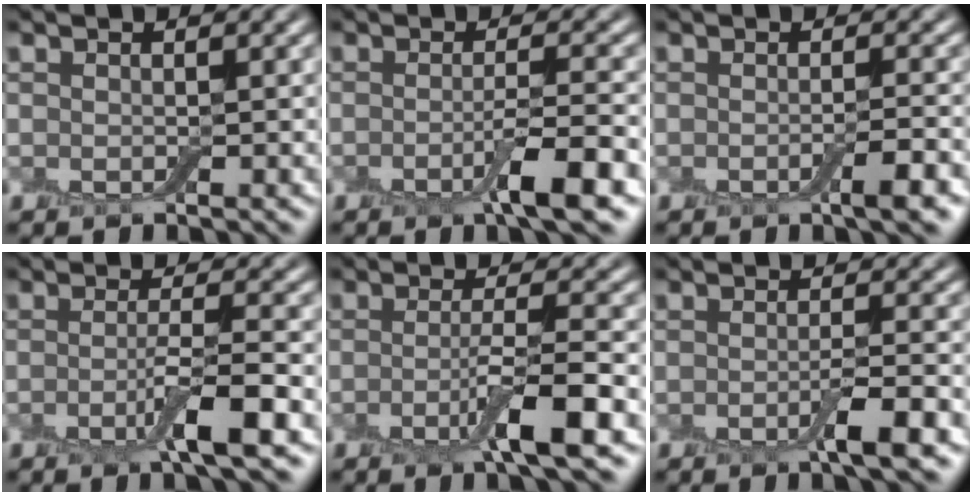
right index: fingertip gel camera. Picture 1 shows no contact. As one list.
[{"total": 3.9, "force": [-1.8, 0.5, 3.4], "torque": [-0.055, -0.002, -0.033]}, {"total": 2.4, "force": [-1.1, 0.3, 2.1], "torque": [-0.032, -0.006, -0.018]}, {"total": 3.7, "force": [-1.5, 0.4, 3.3], "torque": [-0.057, -0.004, -0.030]}, {"total": 4.2, "force": [-1.7, 0.5, 3.8], "torque": [-0.064, -0.003, -0.035]}, {"total": 2.8, "force": [-1.3, 0.3, 2.4], "torque": [-0.041, -0.004, -0.023]}]